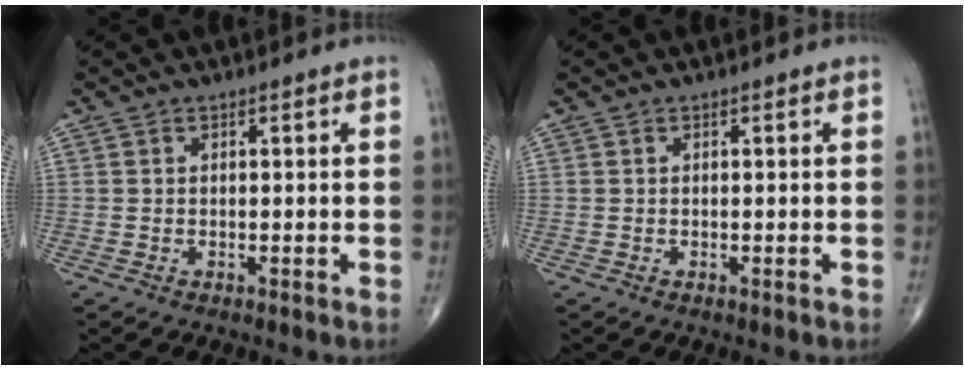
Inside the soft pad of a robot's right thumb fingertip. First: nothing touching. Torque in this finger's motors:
{"motor_torque": [0.02, -0.02, 0.02, 0.01, 0.00]}